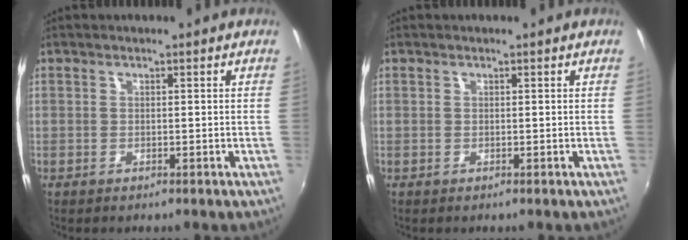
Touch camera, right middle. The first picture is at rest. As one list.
[{"total": 0.0}]